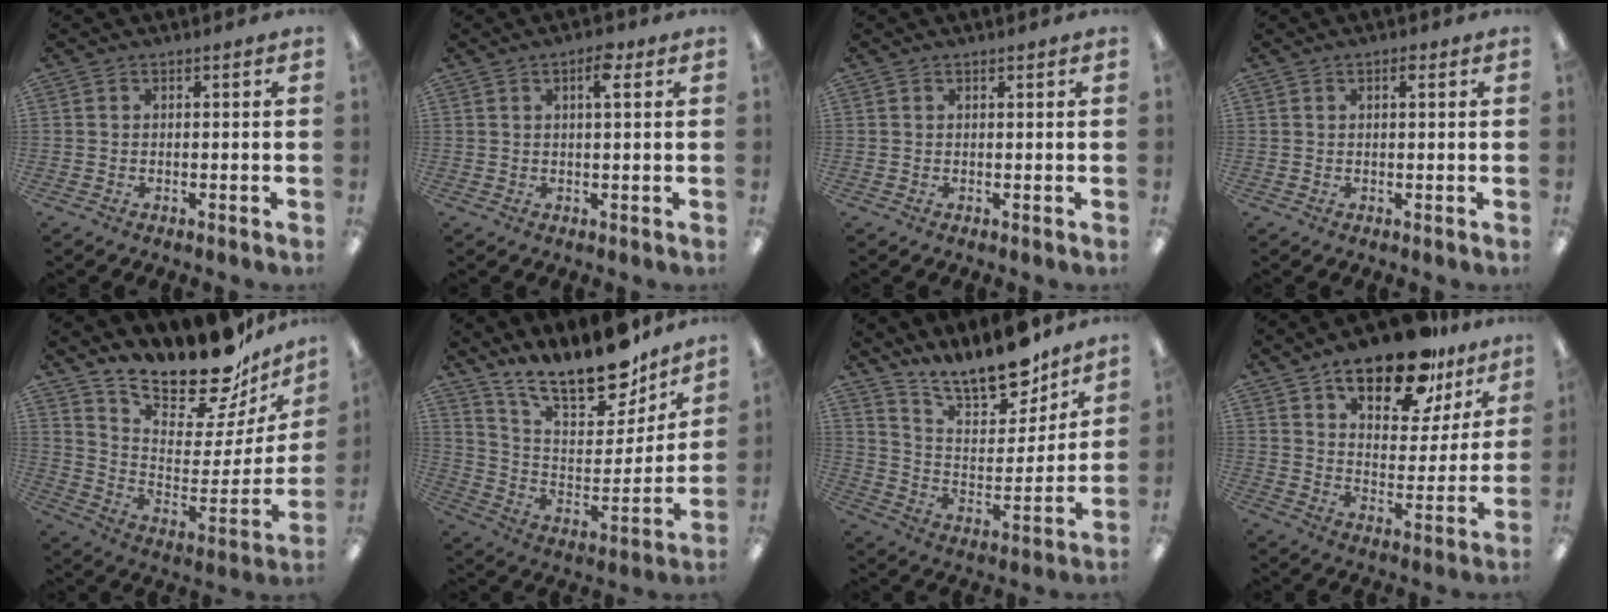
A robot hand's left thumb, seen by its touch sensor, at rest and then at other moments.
{"total": 4.6, "force": [2.3, 1.4, 3.7], "torque": [-0.048, -0.006, 0.032]}
{"total": 0.6, "force": [0.5, 0.1, 0.3], "torque": [-0.006, 0.002, 0.009]}
{"total": 1.6, "force": [0.9, 0.5, 1.2], "torque": [-0.019, 0.001, 0.013]}
{"total": 20.4, "force": [18.2, 5.9, 7.2], "torque": [-0.104, -0.155, 0.311]}
{"total": 18.6, "force": [16.1, 5.2, 7.8], "torque": [-0.132, -0.124, 0.280]}
{"total": 16.0, "force": [14.0, 4.6, 6.3], "torque": [-0.114, -0.105, 0.244]}
{"total": 19.4, "force": [13.9, 7.8, 11.1], "torque": [-0.167, -0.077, 0.232]}